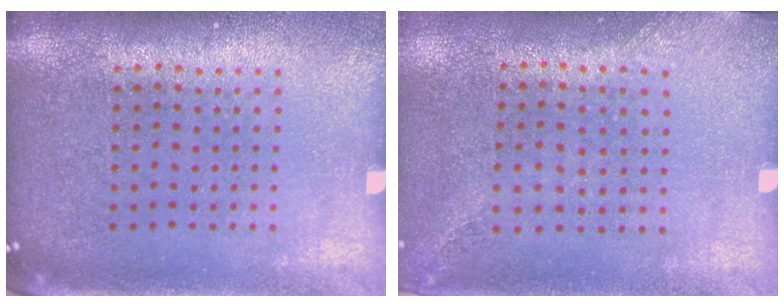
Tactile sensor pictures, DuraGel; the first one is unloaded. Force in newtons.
{"total": 1.4, "press": 1.0, "slide": 1.0}